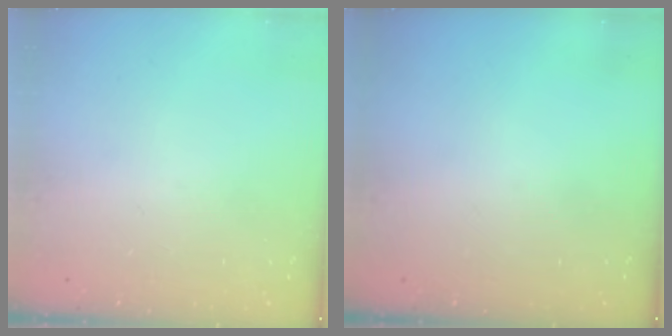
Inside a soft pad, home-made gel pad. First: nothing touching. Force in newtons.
{"total": 0.0}